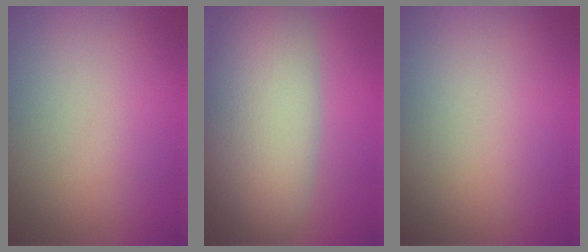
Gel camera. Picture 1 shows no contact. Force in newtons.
{"total": 10.8, "press": 10.8, "slide": 0.5}
{"total": 0.0}